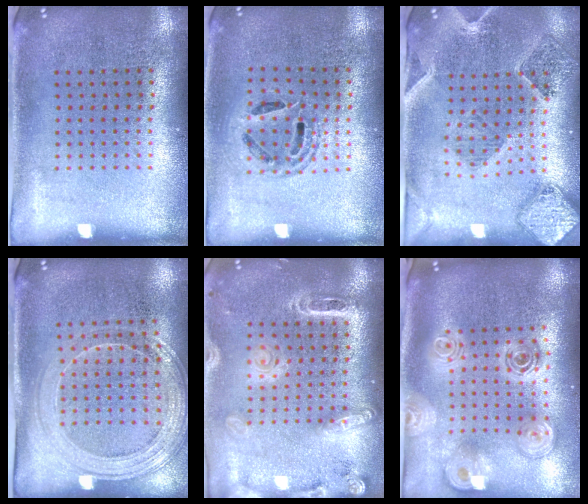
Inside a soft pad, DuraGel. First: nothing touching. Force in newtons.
{"total": 1.3, "press": 1.1, "slide": 0.6}
{"total": 1.5, "press": 1.4, "slide": 0.4}
{"total": 1.6, "press": 1.5, "slide": 0.4}
{"total": 2.1, "press": 1.8, "slide": 1.0}
{"total": 2.6, "press": 1.9, "slide": 1.8}